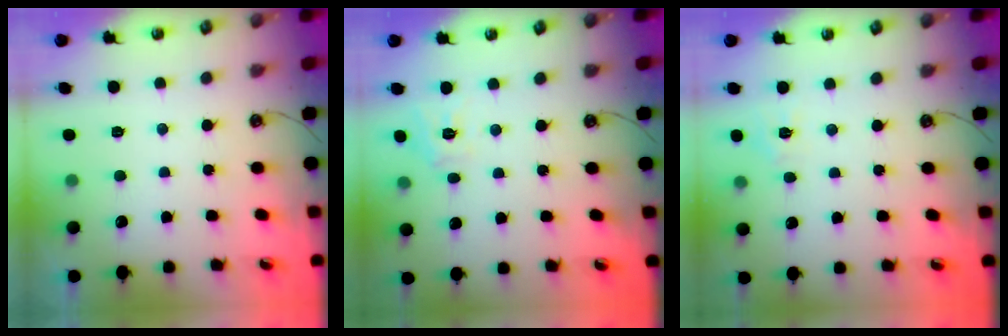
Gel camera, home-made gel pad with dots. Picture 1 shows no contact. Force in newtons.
{"total": 7.6, "press": 7.5, "slide": 0.7}
{"total": 4.6, "press": 4.6, "slide": 0.6}